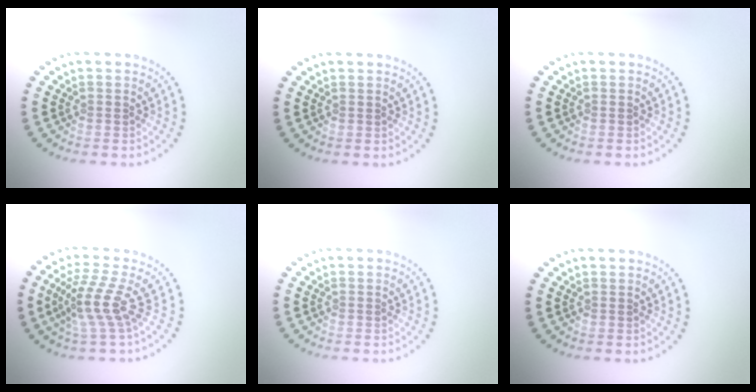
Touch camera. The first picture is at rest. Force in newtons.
{"total": 0.0}
{"total": 0.0}
{"total": 3.7, "press": 2.6, "slide": 2.5}
{"total": 0.0}
{"total": 0.0}